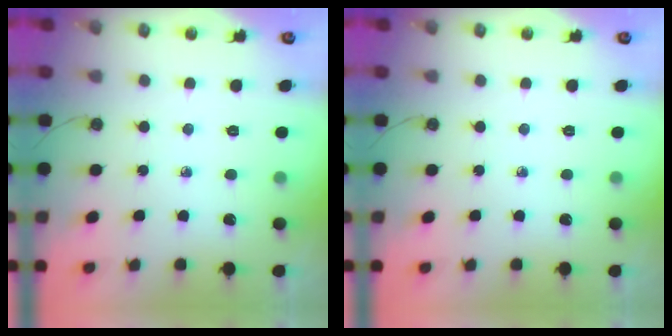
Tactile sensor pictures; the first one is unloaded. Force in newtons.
{"total": 0.0}